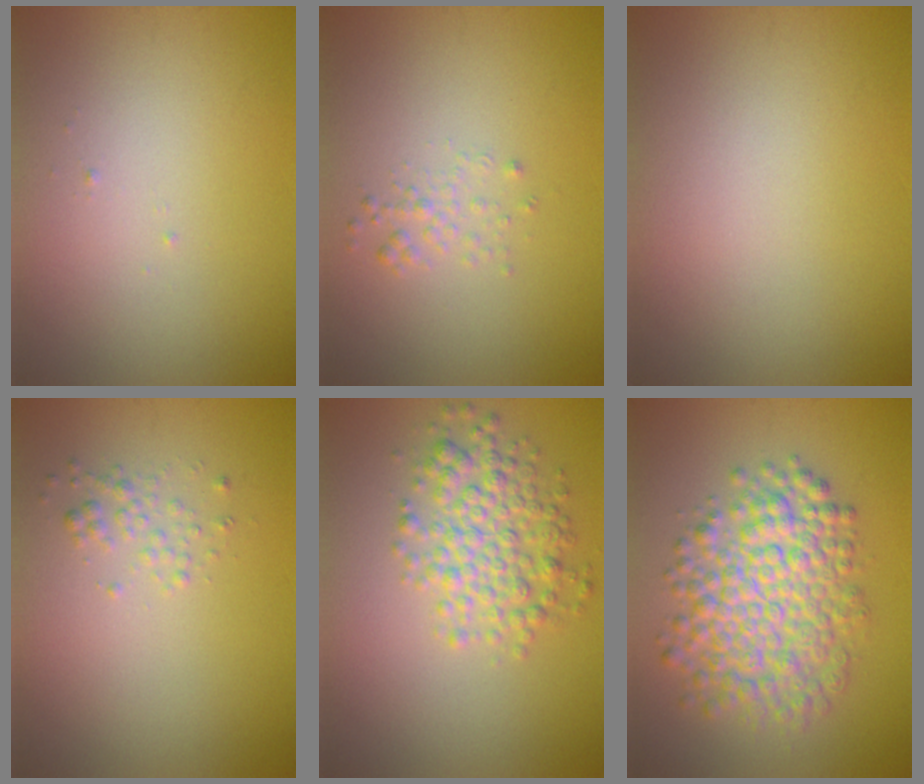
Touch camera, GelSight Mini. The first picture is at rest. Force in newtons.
{"total": 1.1, "press": 1.1, "slide": 0.1}
{"total": 0.0}
{"total": 1.2, "press": 1.2, "slide": 0.1}
{"total": 4.2, "press": 4.2, "slide": 0.0}
{"total": 7.4, "press": 7.4, "slide": 0.1}